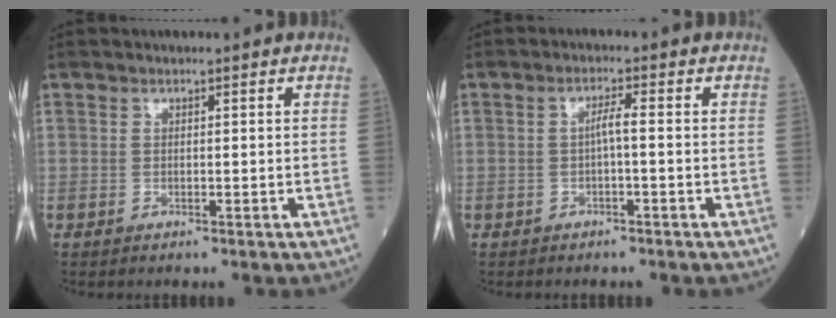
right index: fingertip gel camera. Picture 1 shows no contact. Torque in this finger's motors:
{"motor_torque": [0.32, -0.04, 0.18, 0.05]}